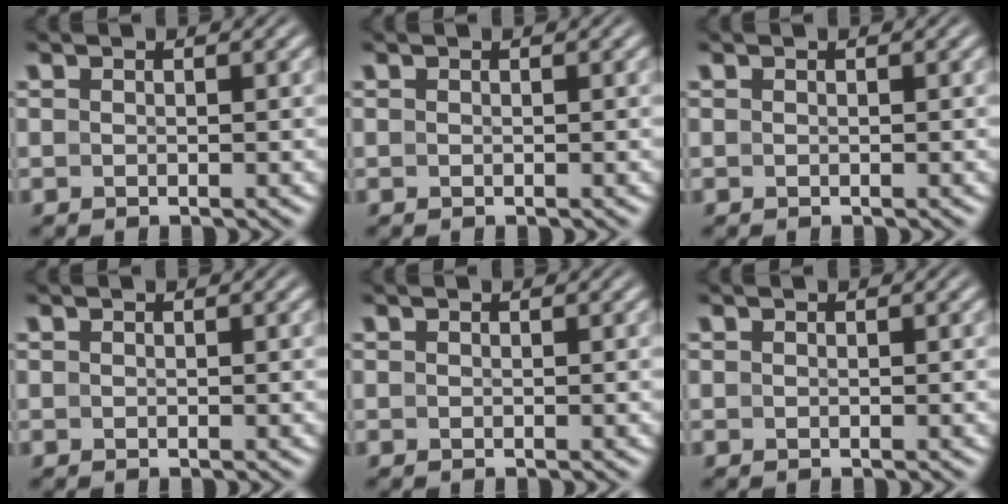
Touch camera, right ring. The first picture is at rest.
{"total": 0.0}
{"total": 0.0}
{"total": 0.0}
{"total": 0.0}
{"total": 0.0}